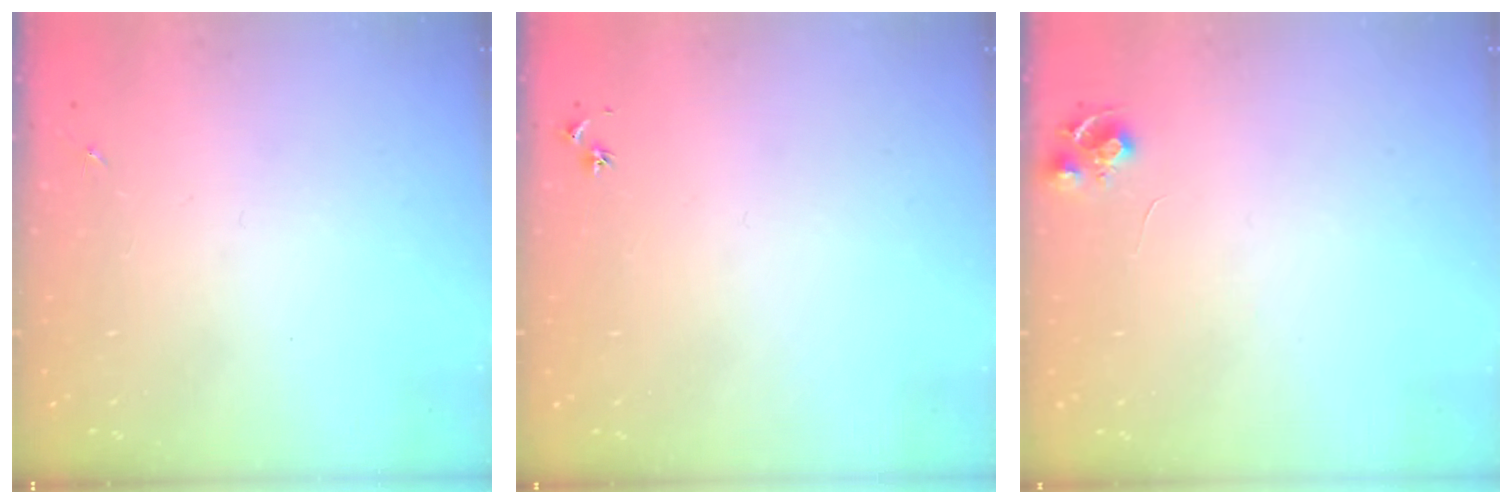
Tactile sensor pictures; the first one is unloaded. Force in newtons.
{"total": 3.0, "press": 2.9, "slide": 0.3}
{"total": 6.8, "press": 6.7, "slide": 0.9}